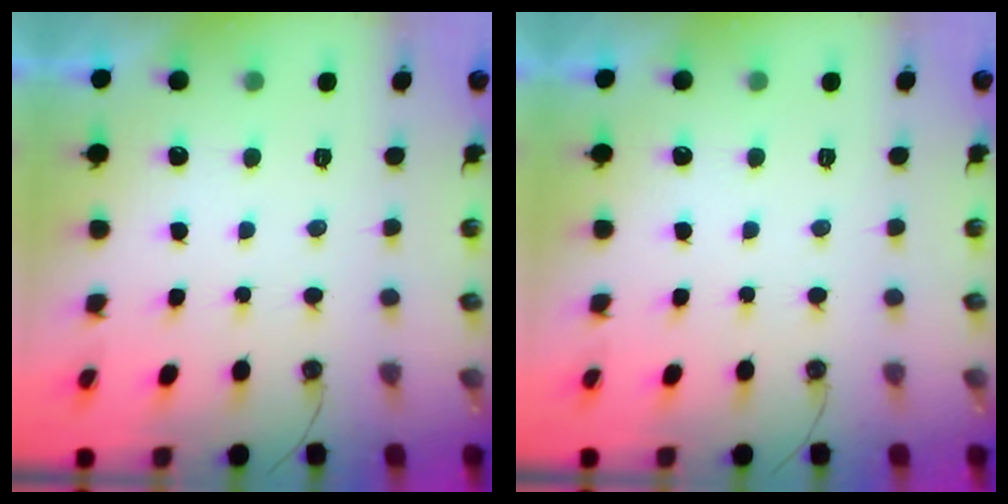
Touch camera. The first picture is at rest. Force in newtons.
{"total": 0.0}